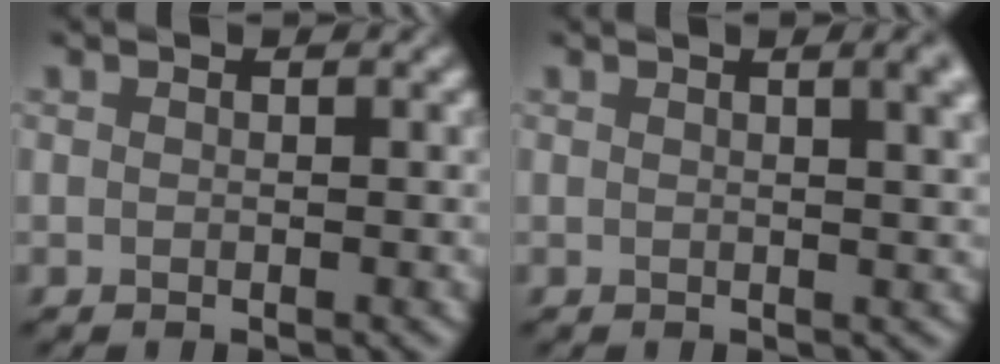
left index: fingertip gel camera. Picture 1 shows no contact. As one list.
[{"total": 4.6, "force": [1.8, 1.9, 3.8], "torque": [-0.022, 0.018, 0.007]}]